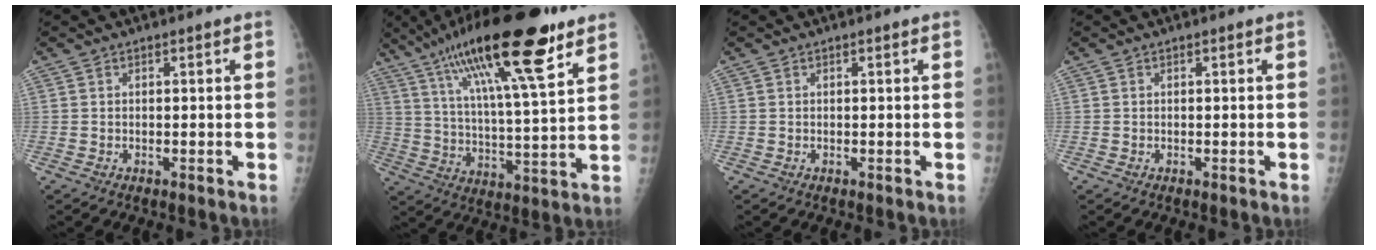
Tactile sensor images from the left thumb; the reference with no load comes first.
{"total": 23.0, "force": [13.6, 4.7, 17.9], "torque": [-0.301, -0.032, 0.230]}
{"total": 0.0}
{"total": 0.0}